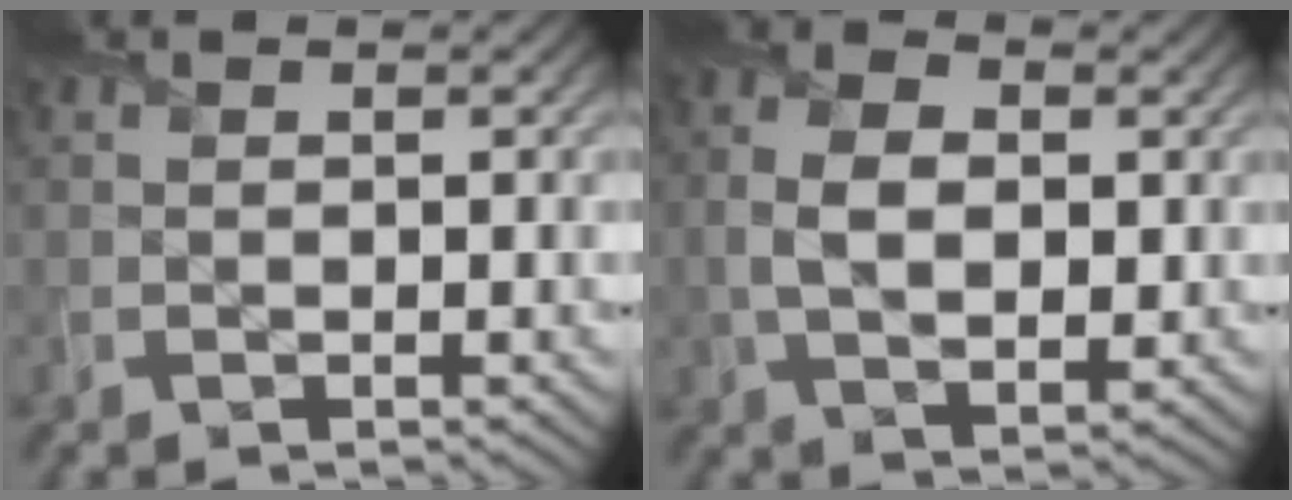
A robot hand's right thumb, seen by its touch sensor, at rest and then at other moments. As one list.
[{"total": 6.7, "force": [0.2, 4.0, 5.3], "torque": [-0.117, -0.004, 0.001]}]